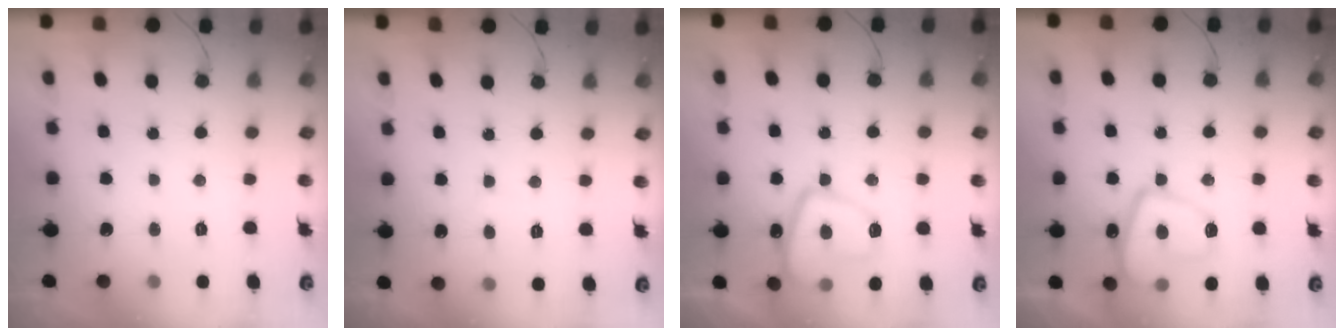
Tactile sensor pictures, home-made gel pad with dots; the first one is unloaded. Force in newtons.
{"total": 2.6, "press": 2.6, "slide": 0.2}
{"total": 12.4, "press": 12.3, "slide": 1.2}
{"total": 13.2, "press": 13.2, "slide": 1.5}